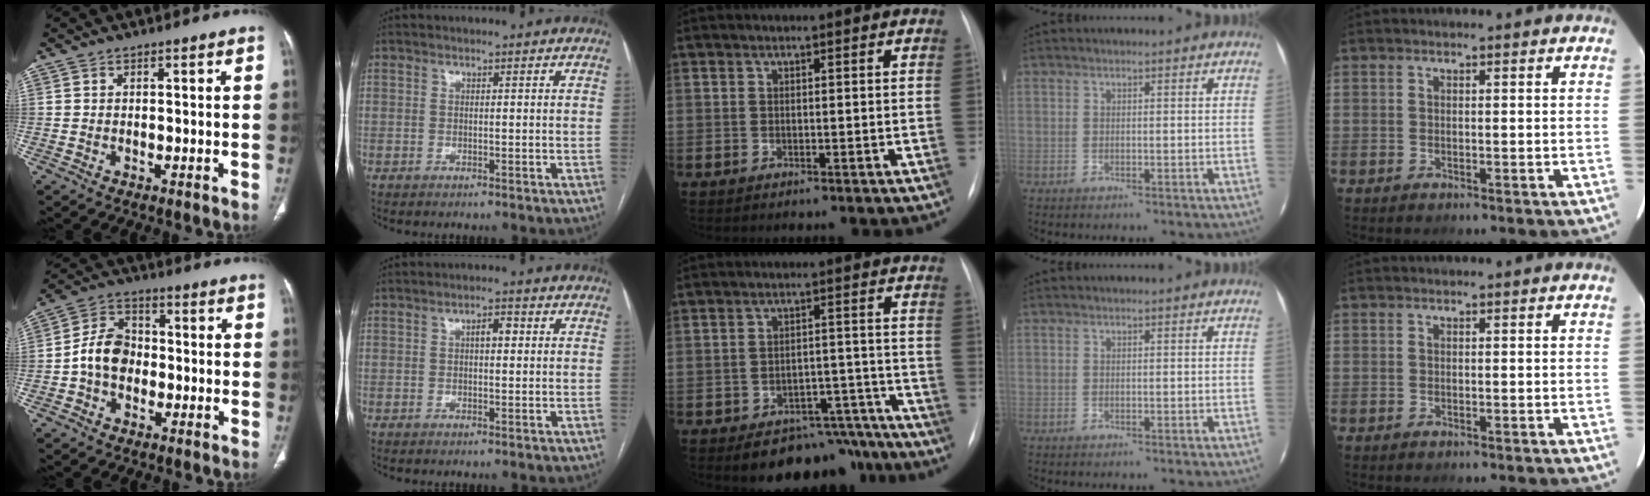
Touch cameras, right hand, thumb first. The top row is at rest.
{"thumb": {"total": 8.4, "force": [-1.4, 6.4, 5.3], "torque": [-0.080, 0.028, -0.040]}, "index": {"total": 2.3, "force": [0.4, 1.0, 2.1], "torque": [-0.033, 0.010, 0.006]}, "middle": {"total": 11.4, "force": [-9.9, 5.1, 2.0], "torque": [0.016, 0.041, -0.124]}}